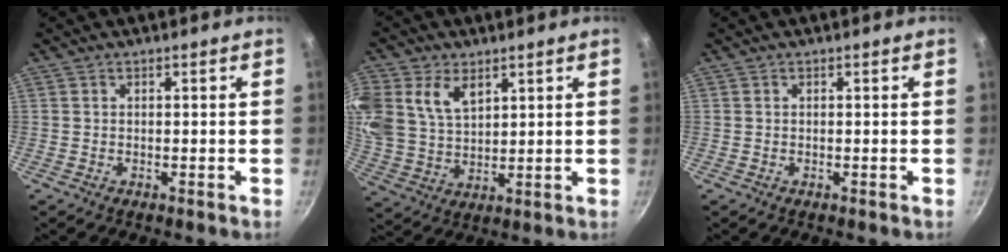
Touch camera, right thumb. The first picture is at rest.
{"total": 14.5, "force": [6.1, 9.9, 8.6], "torque": [-0.191, -0.003, 0.128]}
{"total": 0.0}